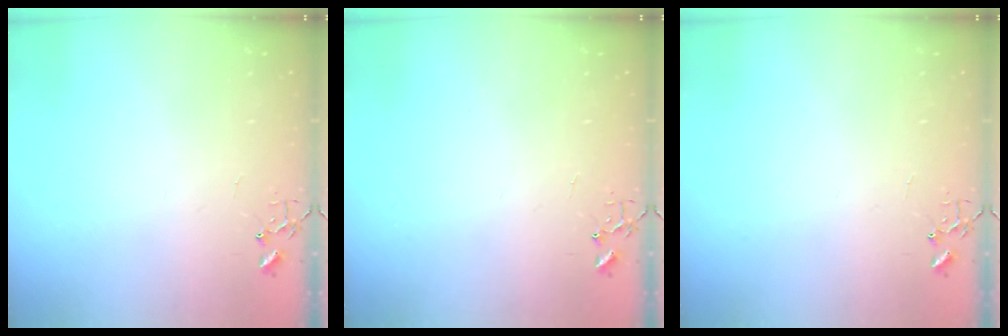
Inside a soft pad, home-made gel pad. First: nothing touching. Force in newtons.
{"total": 0.0}
{"total": 0.0}